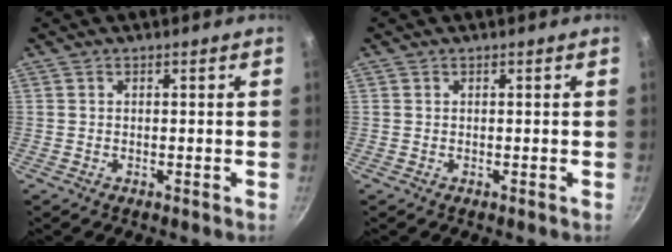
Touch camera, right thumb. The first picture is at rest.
{"total": 0.0}